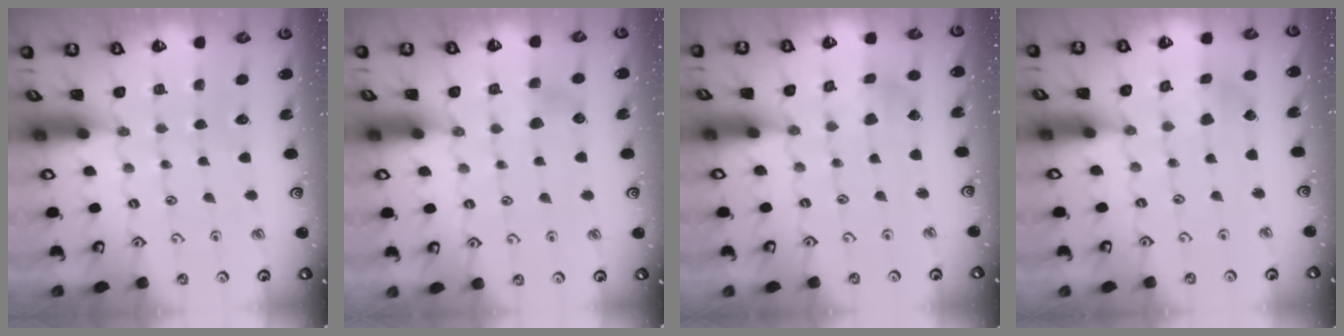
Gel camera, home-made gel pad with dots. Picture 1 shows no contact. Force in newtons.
{"total": 3.8, "press": 3.7, "slide": 0.8}
{"total": 1.5, "press": 1.5, "slide": 0.2}
{"total": 1.7, "press": 1.7, "slide": 0.3}